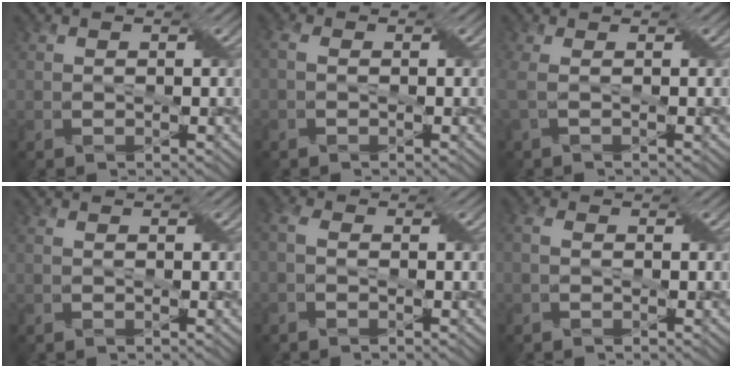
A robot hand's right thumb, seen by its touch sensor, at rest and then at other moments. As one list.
[{"total": 2.0, "force": [-0.1, 1.3, 1.5], "torque": [-0.035, 0.007, -0.009]}, {"total": 2.9, "force": [-0.1, 0.9, 2.8], "torque": [-0.080, 0.003, -0.005]}, {"total": 1.3, "force": [-0.1, 0.8, 1.1], "torque": [-0.023, 0.000, -0.005]}, {"total": 2.0, "force": [-0.6, 0.9, 1.7], "torque": [-0.042, 0.008, -0.021]}, {"total": 1.7, "force": [-0.4, 1.0, 1.4], "torque": [-0.029, 0.007, -0.014]}]